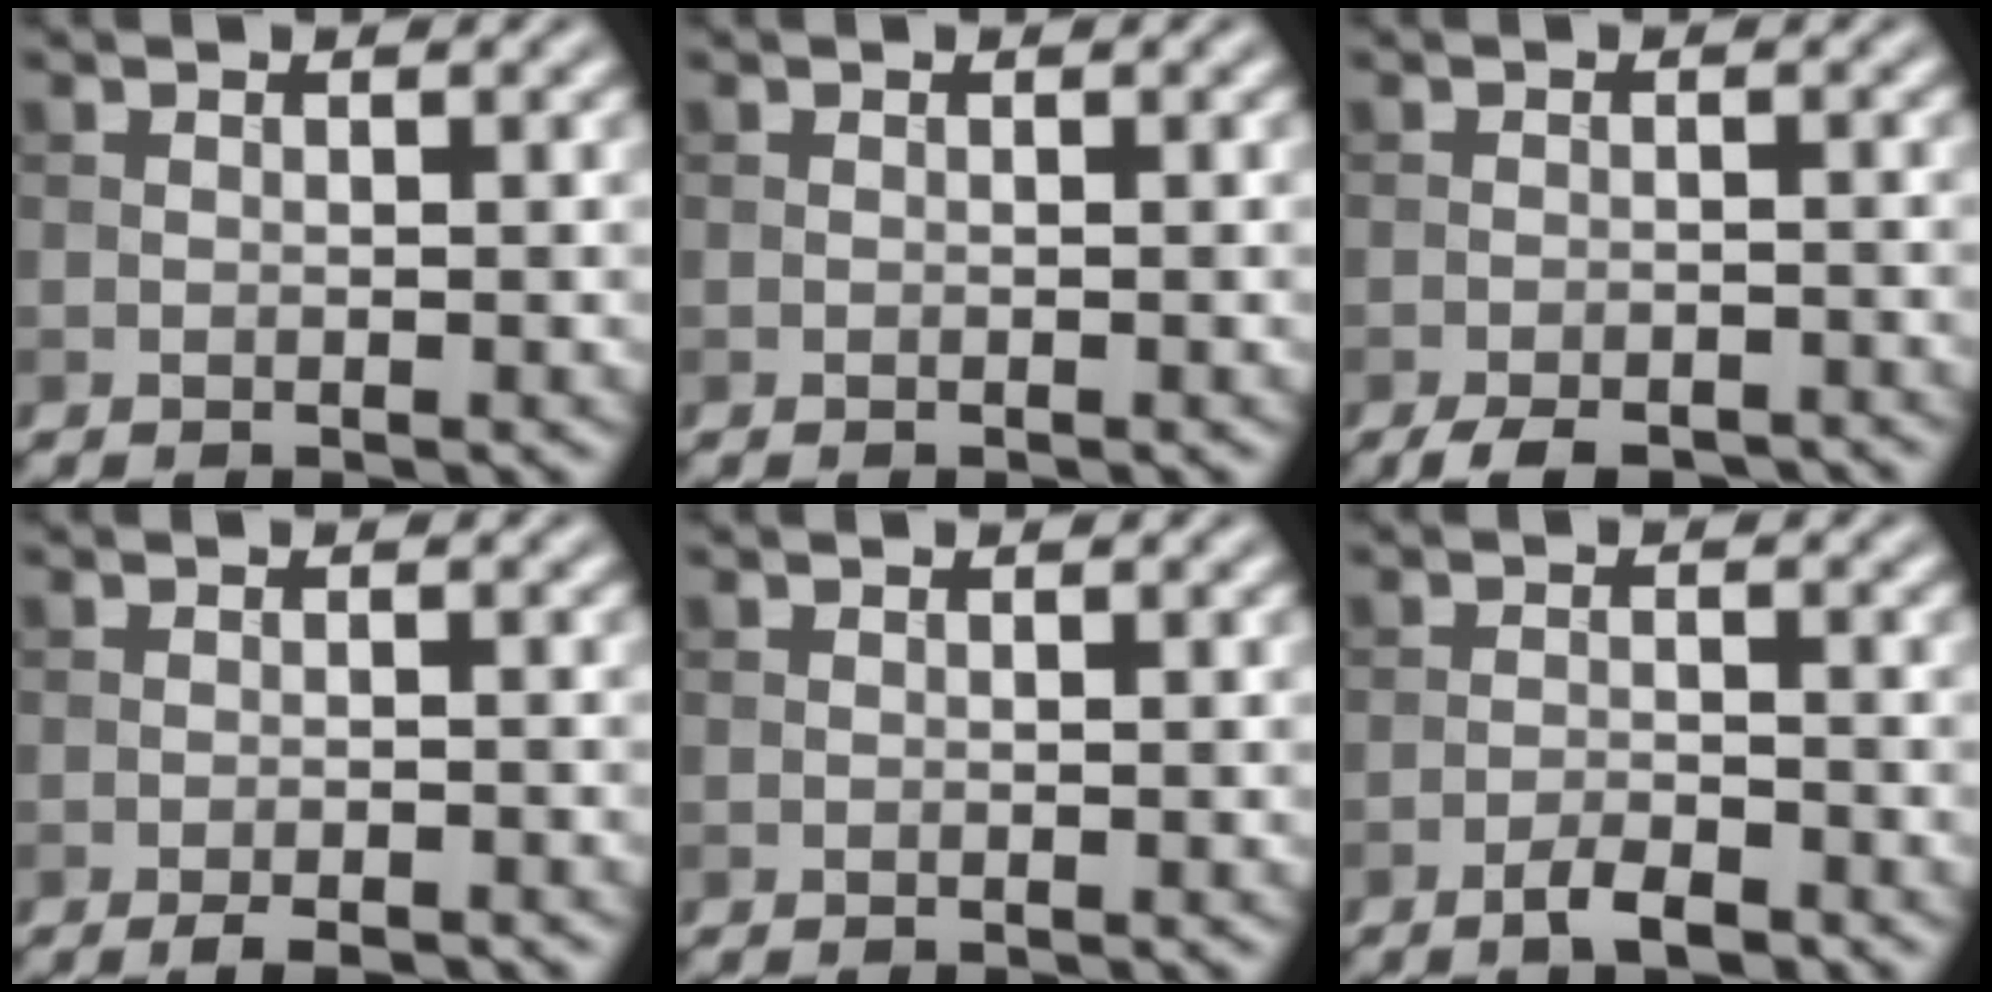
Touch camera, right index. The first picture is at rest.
{"total": 0.0}
{"total": 4.4, "force": [-3.7, 1.2, 2.1], "torque": [-0.033, -0.007, -0.060]}
{"total": 2.3, "force": [-1.8, 0.5, 1.5], "torque": [-0.023, 0.000, -0.029]}
{"total": 0.0}
{"total": 2.4, "force": [-1.7, 0.6, 1.5], "torque": [-0.026, 0.003, -0.034]}